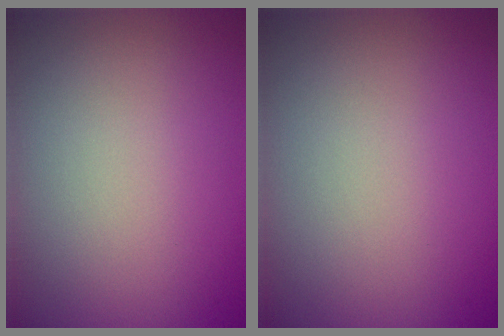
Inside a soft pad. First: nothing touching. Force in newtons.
{"total": 0.0}